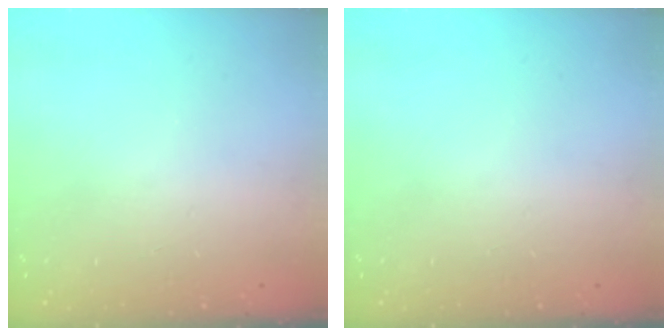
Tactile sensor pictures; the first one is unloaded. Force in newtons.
{"total": 0.0}